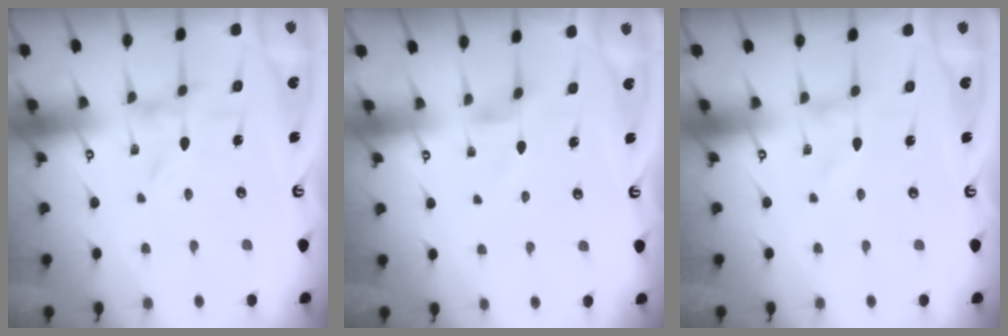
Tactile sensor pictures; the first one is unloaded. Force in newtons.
{"total": 3.0, "press": 2.9, "slide": 0.5}
{"total": 0.0}